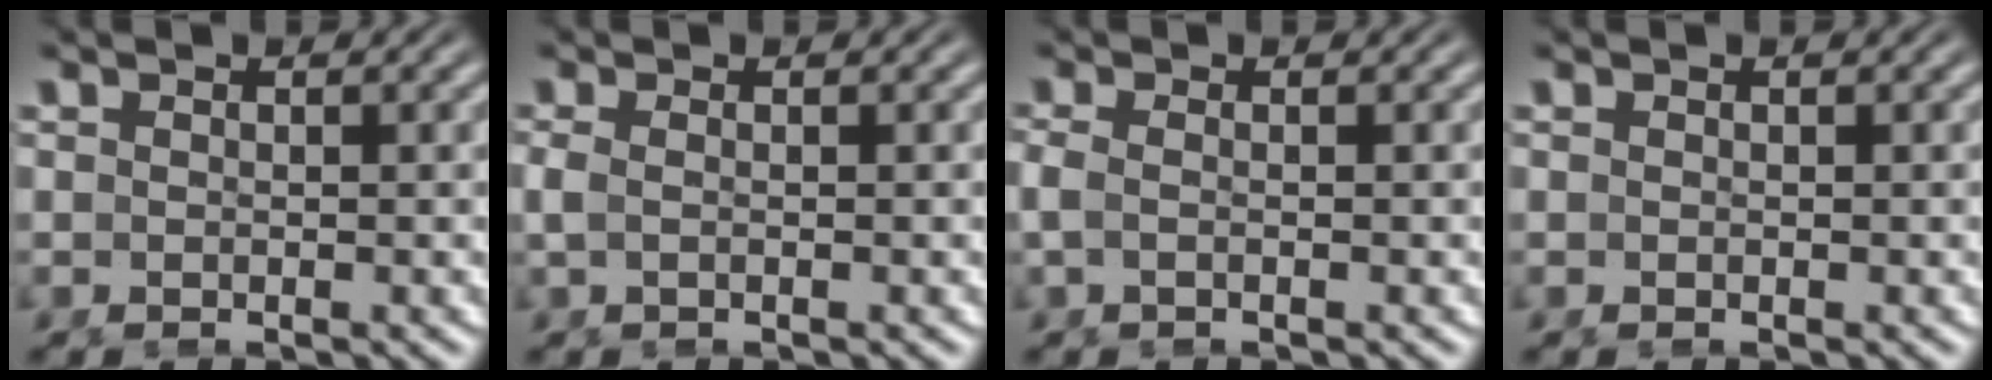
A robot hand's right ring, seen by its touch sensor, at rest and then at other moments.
{"total": 1.0, "force": [-0.3, 0.1, 0.9], "torque": [-0.030, -0.011, 0.002]}
{"total": 1.4, "force": [-0.4, 0.5, 1.2], "torque": [-0.036, -0.010, -0.003]}
{"total": 0.0}